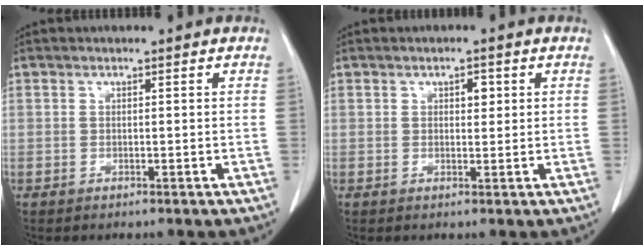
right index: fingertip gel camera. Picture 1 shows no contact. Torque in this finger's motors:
{"motor_torque": [0.01, 0.00, 0.01, 0.01]}